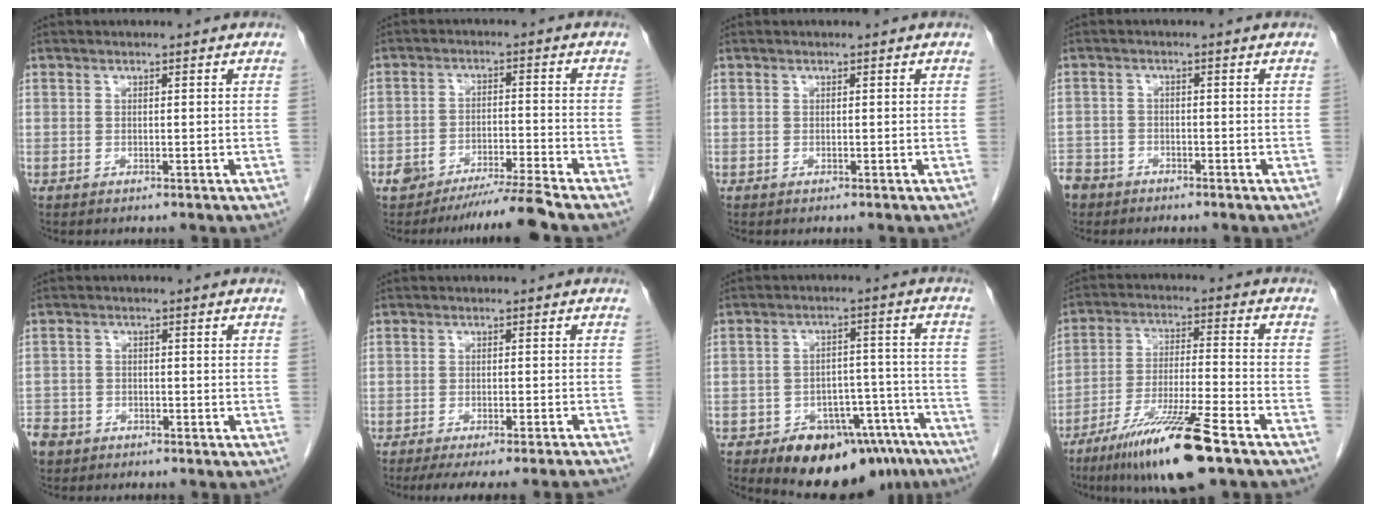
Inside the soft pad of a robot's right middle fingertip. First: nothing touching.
{"total": 6.3, "force": [-5.5, -1.3, 2.7], "torque": [-0.042, -0.014, -0.099]}
{"total": 0.0}
{"total": 6.3, "force": [-4.6, 4.1, 1.0], "torque": [-0.032, 0.000, -0.089]}
{"total": 6.4, "force": [-4.4, 4.3, 1.5], "torque": [-0.043, 0.005, -0.079]}
{"total": 12.7, "force": [-11.7, -0.5, 5.1], "torque": [-0.060, -0.019, -0.152]}
{"total": 15.6, "force": [-11.8, 7.7, 6.5], "torque": [-0.052, 0.040, -0.155]}
{"total": 14.4, "force": [-9.3, 0.7, 11.0], "torque": [-0.214, -0.036, -0.166]}